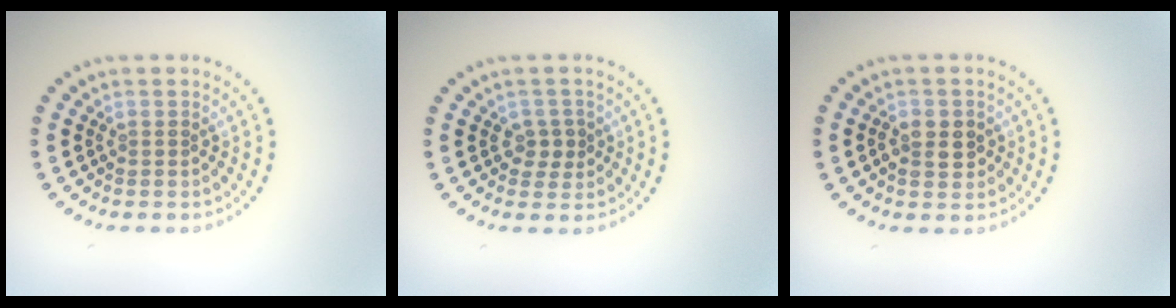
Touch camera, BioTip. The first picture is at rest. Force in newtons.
{"total": 1.9, "press": 1.8, "slide": 0.6}
{"total": 2.5, "press": 2.5, "slide": 0.4}